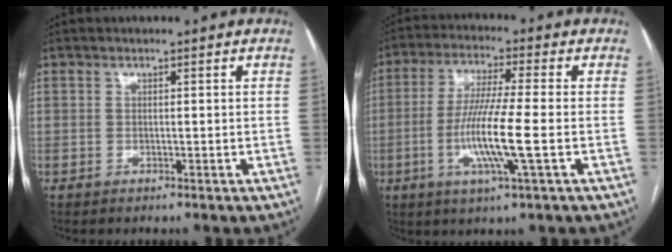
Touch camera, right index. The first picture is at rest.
{"total": 10.4, "force": [-2.4, -0.4, 10.1], "torque": [-0.203, -0.014, -0.051]}